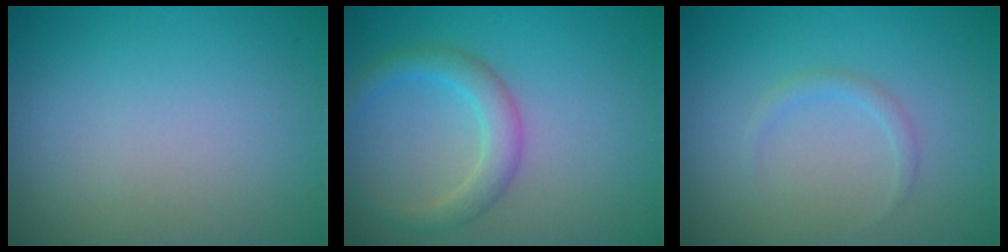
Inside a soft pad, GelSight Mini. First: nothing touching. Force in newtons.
{"total": 3.0, "press": 3.0, "slide": 0.1}
{"total": 1.0, "press": 1.0, "slide": 0.0}